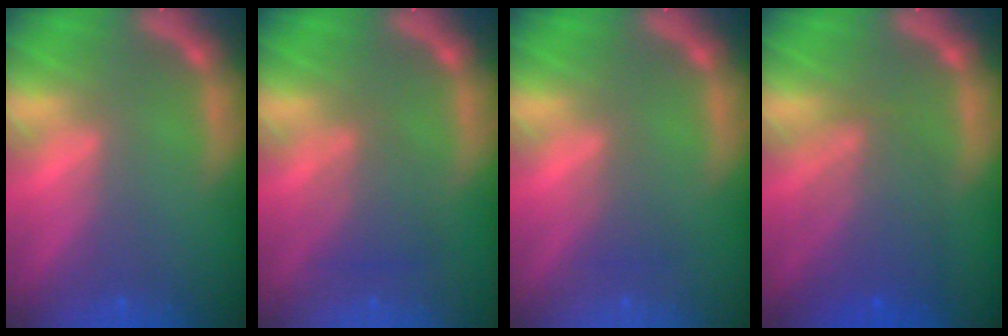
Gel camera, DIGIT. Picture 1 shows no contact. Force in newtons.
{"total": 3.0}
{"total": 1.5}
{"total": 5.5}